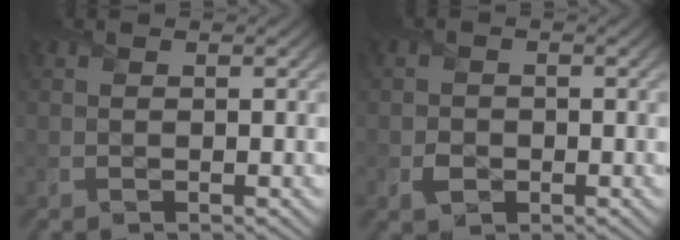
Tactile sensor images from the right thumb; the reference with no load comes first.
{"total": 1.6, "force": [-0.5, 1.5, 0.2], "torque": [0.001, -0.004, -0.012]}